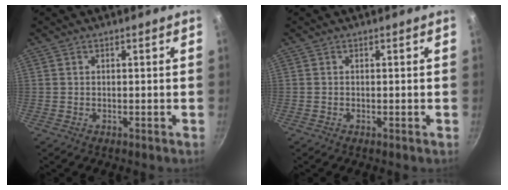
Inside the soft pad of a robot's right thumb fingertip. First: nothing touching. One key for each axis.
{"total": 0.0}